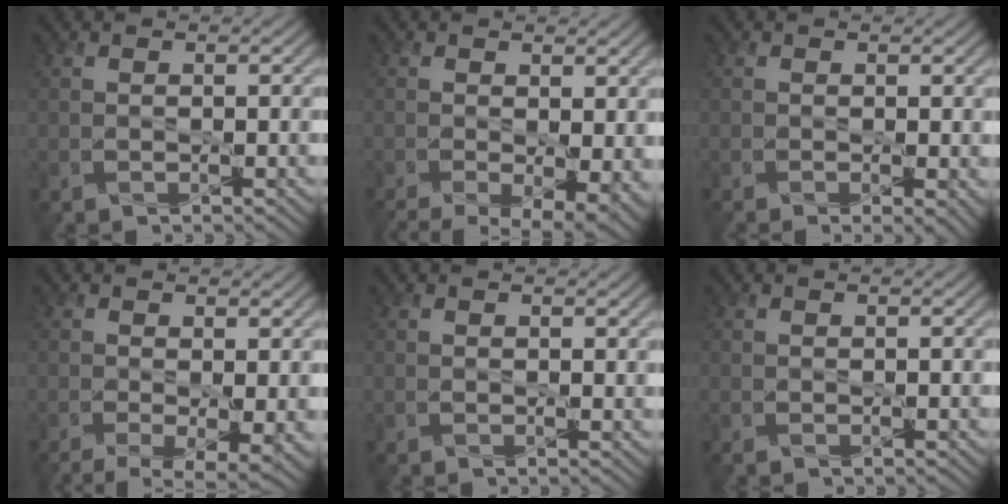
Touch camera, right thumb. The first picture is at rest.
{"total": 7.5, "force": [-2.6, 3.2, 6.2], "torque": [-0.110, -0.025, -0.035]}
{"total": 2.0, "force": [-0.5, 0.5, 1.9], "torque": [-0.036, -0.010, -0.006]}
{"total": 6.0, "force": [-2.4, 2.0, 5.1], "torque": [-0.100, -0.020, -0.034]}
{"total": 0.7, "force": [0.5, 0.4, 0.4], "torque": [-0.006, -0.003, 0.008]}
{"total": 0.0}